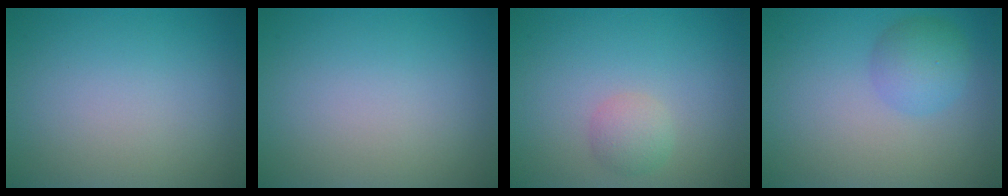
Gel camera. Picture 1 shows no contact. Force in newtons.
{"total": 0.0}
{"total": 1.8, "press": 1.8, "slide": 0.1}
{"total": 2.9, "press": 2.9, "slide": 0.1}